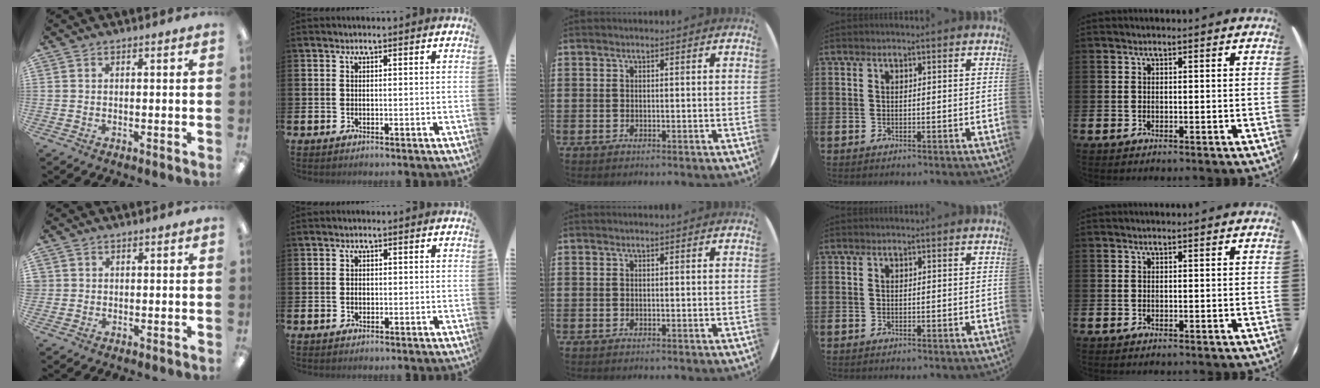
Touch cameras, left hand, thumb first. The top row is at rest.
{"thumb": {"total": 1.1, "force": [0.2, 1.0, -0.4], "torque": [0.007, 0.000, 0.004]}, "index": {"total": 0.9, "force": [-0.1, 0.7, 0.5], "torque": [0.003, -0.002, -0.006]}}